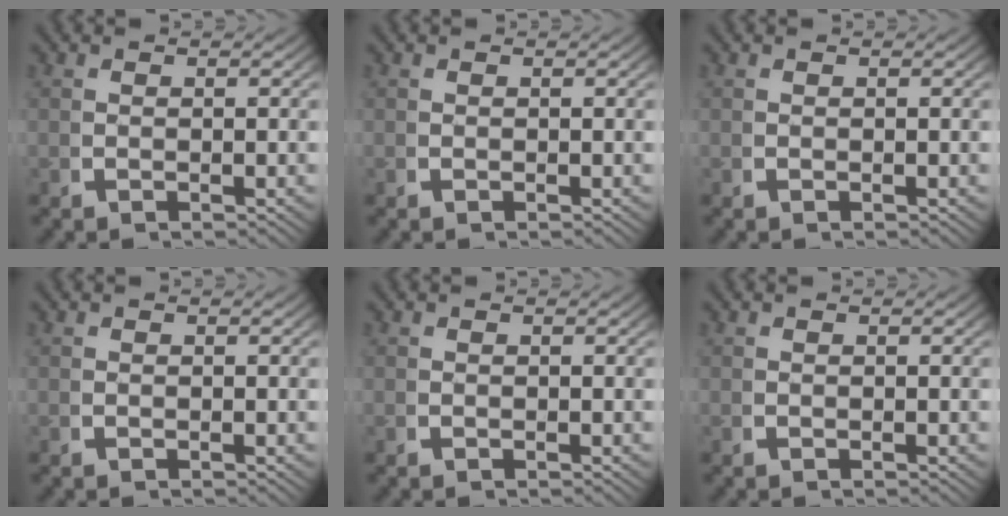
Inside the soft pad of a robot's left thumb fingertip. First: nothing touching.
{"total": 0.0}
{"total": 0.0}
{"total": 0.0}
{"total": 0.0}
{"total": 0.0}